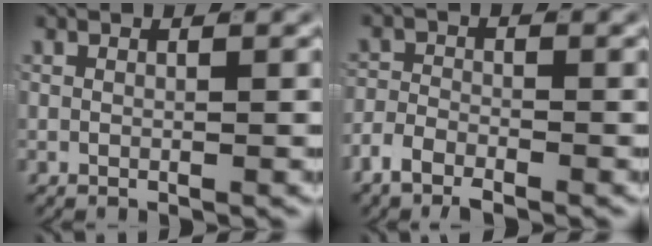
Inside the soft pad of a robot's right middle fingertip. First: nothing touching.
{"total": 2.7, "force": [-2.1, 1.2, 1.3], "torque": [-0.020, 0.001, -0.044]}